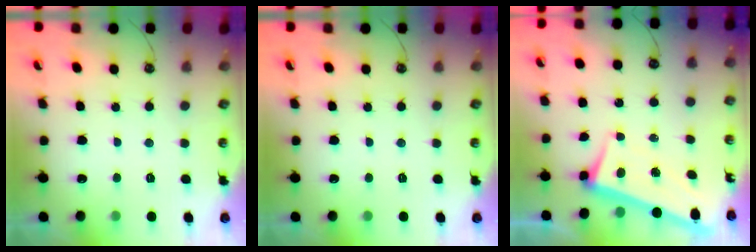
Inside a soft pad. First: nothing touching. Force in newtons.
{"total": 0.0}
{"total": 1.9, "press": 1.0, "slide": 1.6}